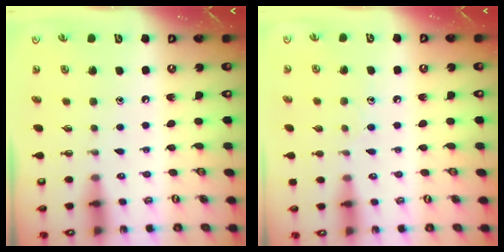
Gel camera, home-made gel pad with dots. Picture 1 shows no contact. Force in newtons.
{"total": 7.4, "press": 7.4, "slide": 0.8}